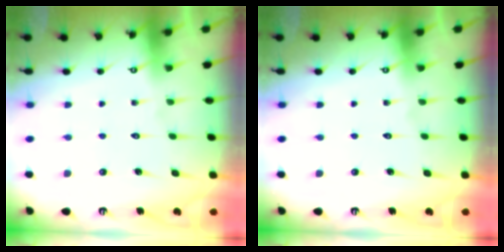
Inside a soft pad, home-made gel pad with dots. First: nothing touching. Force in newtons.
{"total": 0.0}